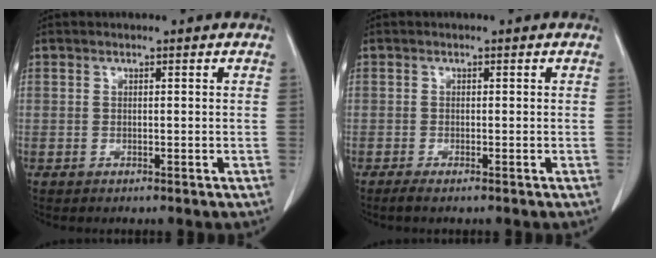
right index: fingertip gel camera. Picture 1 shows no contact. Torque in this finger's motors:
{"motor_torque": [-0.01, 0.03, 0.11, 0.02]}